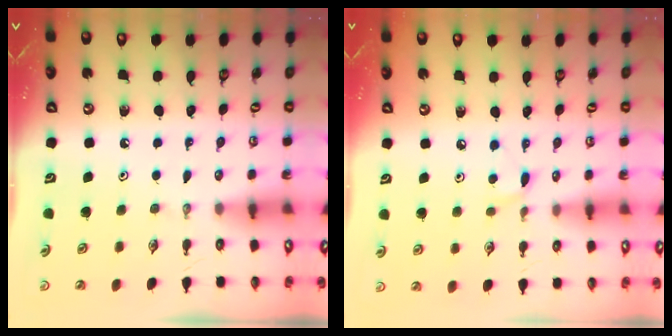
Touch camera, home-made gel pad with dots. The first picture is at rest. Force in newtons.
{"total": 4.8, "press": 4.8, "slide": 0.6}